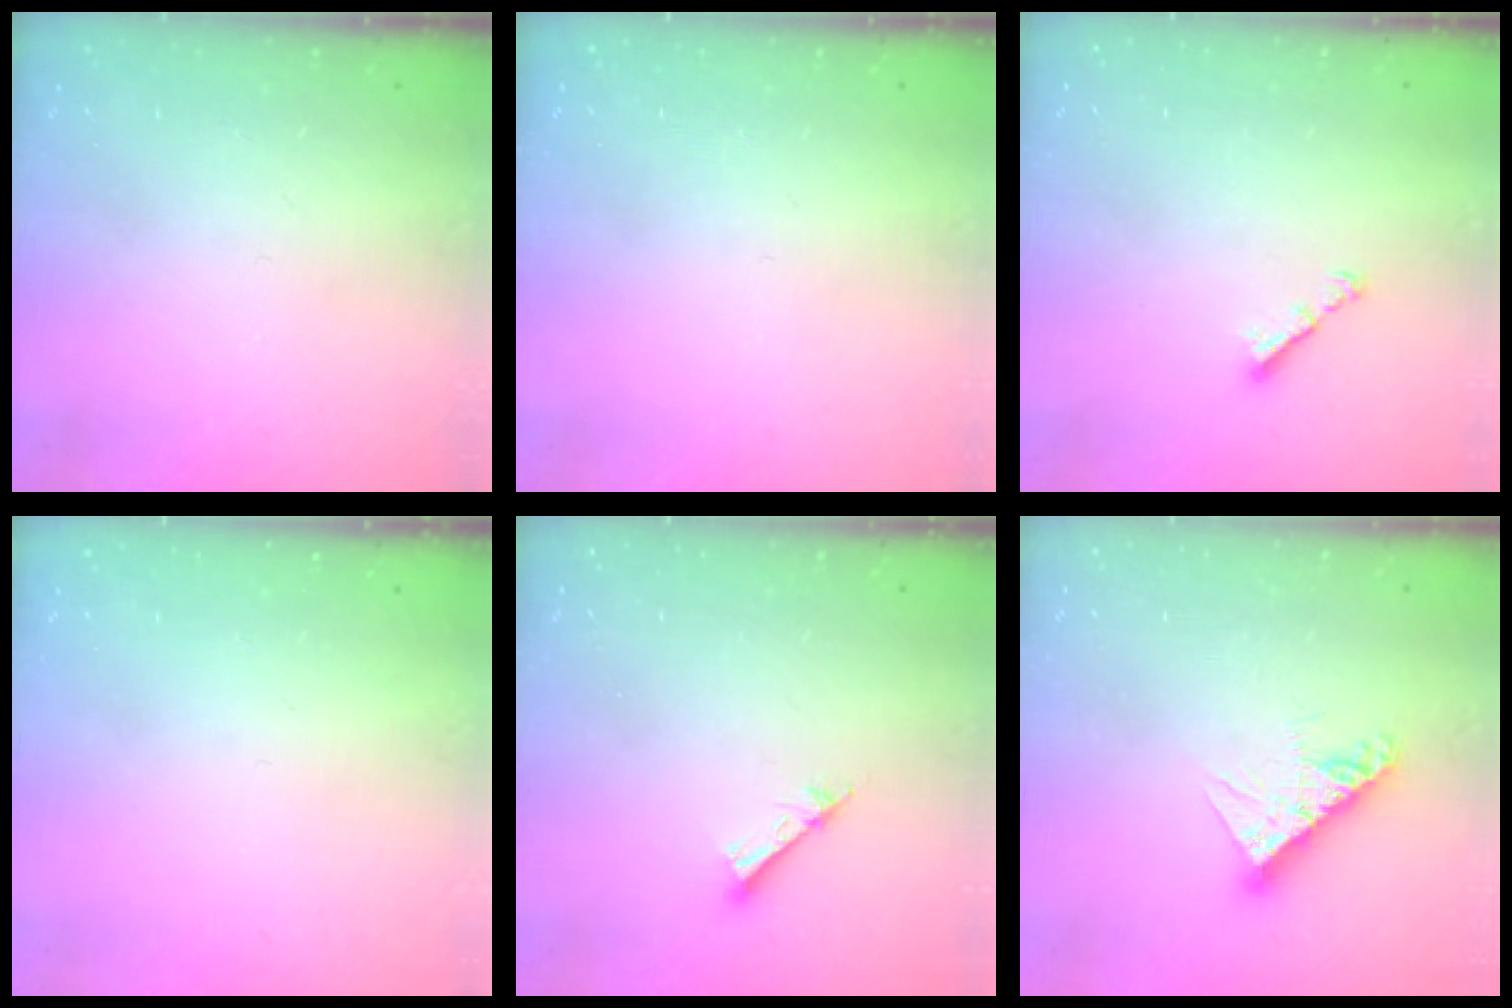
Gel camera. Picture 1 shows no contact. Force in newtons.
{"total": 0.0}
{"total": 2.9, "press": 2.8, "slide": 0.6}
{"total": 0.0}
{"total": 3.6, "press": 3.6, "slide": 0.2}
{"total": 9.6, "press": 9.6, "slide": 0.7}